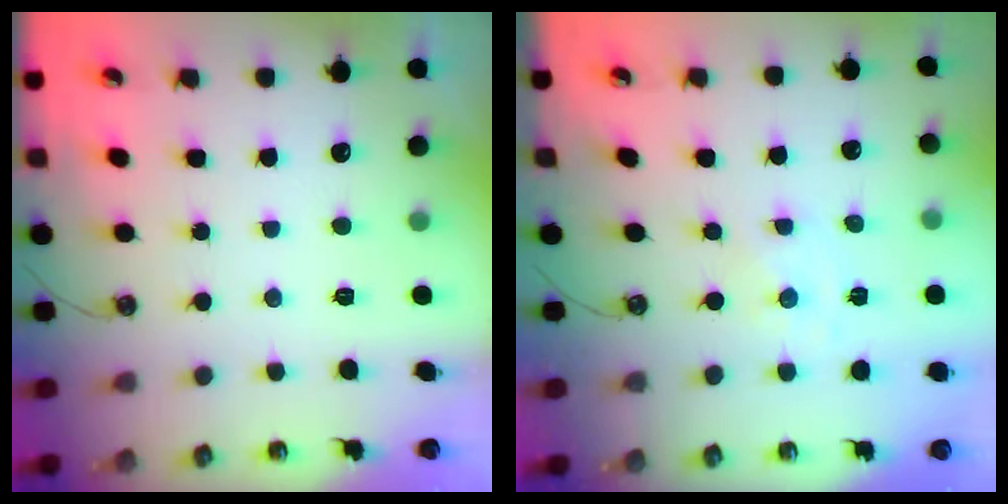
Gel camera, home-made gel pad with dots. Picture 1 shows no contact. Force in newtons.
{"total": 0.0}